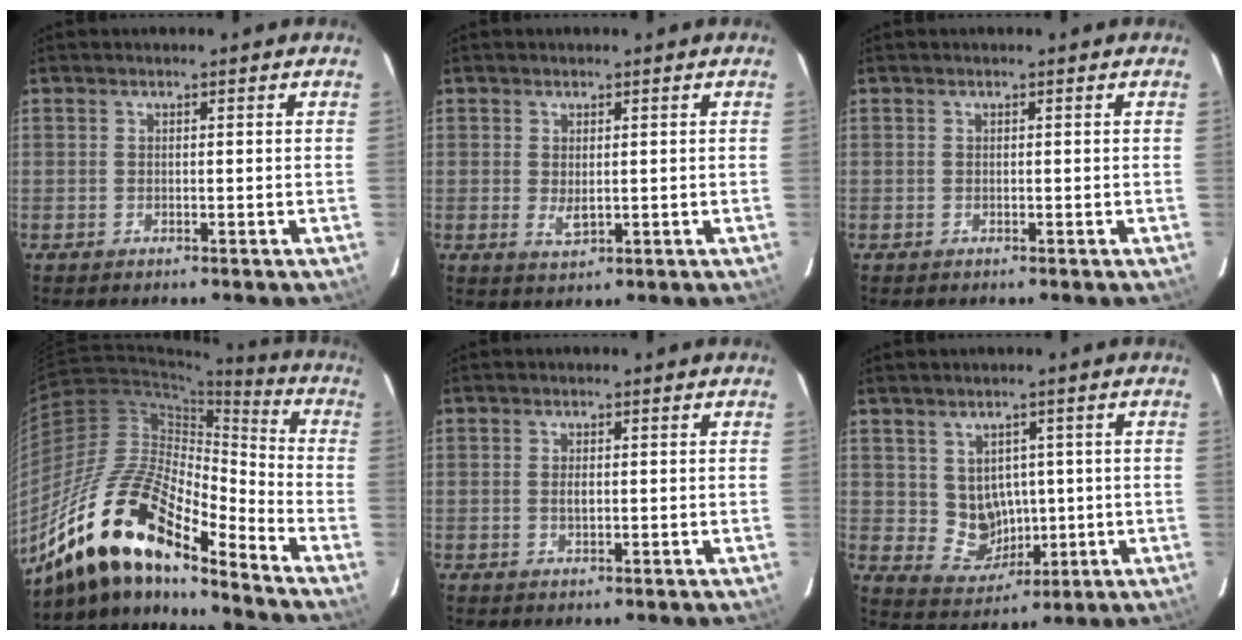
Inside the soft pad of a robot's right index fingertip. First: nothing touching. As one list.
[{"total": 2.5, "force": [0.2, 1.4, 2.1], "torque": [-0.037, -0.004, 0.006]}, {"total": 0.0}, {"total": 20.8, "force": [-15.1, 5.9, 13.0], "torque": [-0.237, -0.009, -0.296]}, {"total": 1.9, "force": [-0.1, 0.7, 1.8], "torque": [-0.035, -0.003, -0.002]}, {"total": 6.9, "force": [0.8, 6.4, 2.3], "torque": [-0.050, 0.005, 0.037]}]